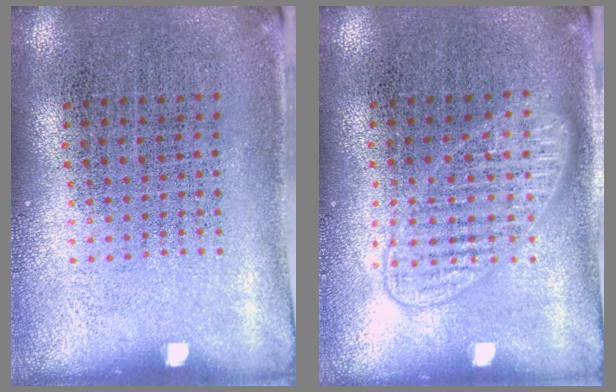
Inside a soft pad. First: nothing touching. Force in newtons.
{"total": 1.4, "press": 1.4, "slide": 0.3}